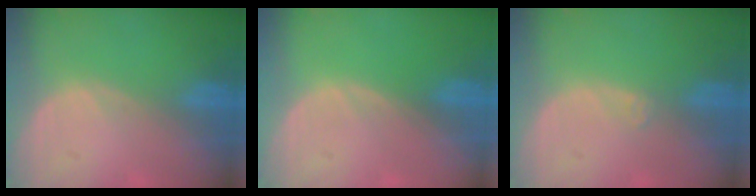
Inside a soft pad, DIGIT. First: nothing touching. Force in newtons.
{"total": 0.0}
{"total": 0.9, "press": 0.7, "slide": 0.6}